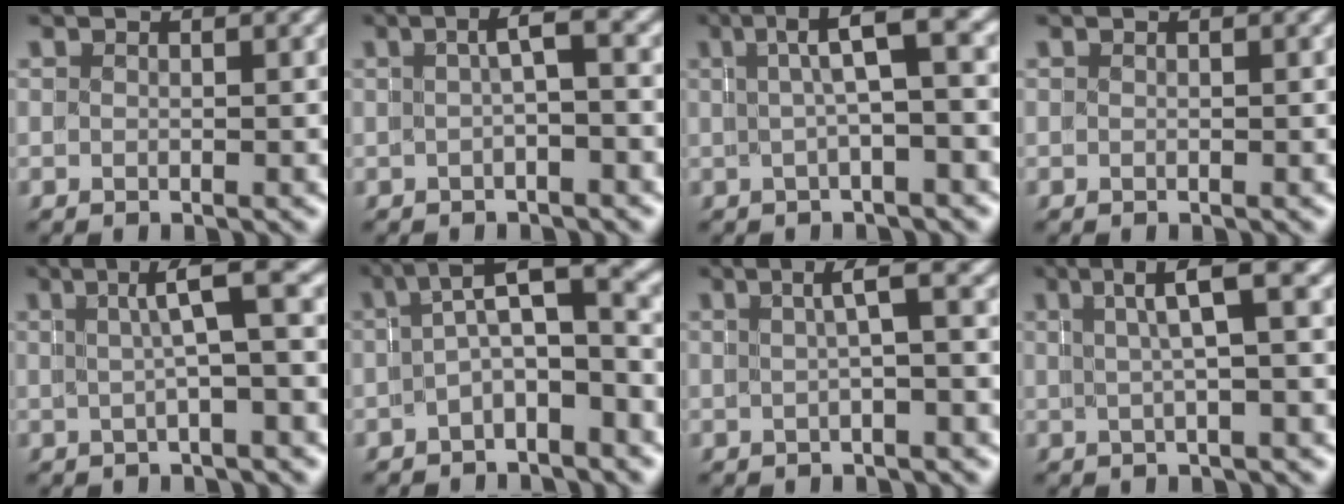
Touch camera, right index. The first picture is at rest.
{"total": 1.9, "force": [-0.1, 0.0, 1.9], "torque": [-0.020, 0.005, 0.000]}
{"total": 3.6, "force": [0.7, 0.2, 3.5], "torque": [-0.039, 0.017, 0.009]}
{"total": 0.0}
{"total": 3.0, "force": [0.4, -0.7, 2.9], "torque": [-0.032, 0.014, 0.008]}
{"total": 5.0, "force": [-0.9, 2.4, 4.3], "torque": [-0.060, -0.014, -0.010]}
{"total": 1.9, "force": [0.0, -0.4, 1.9], "torque": [-0.022, 0.006, 0.003]}
{"total": 3.6, "force": [1.3, -0.3, 3.3], "torque": [-0.039, 0.021, 0.019]}